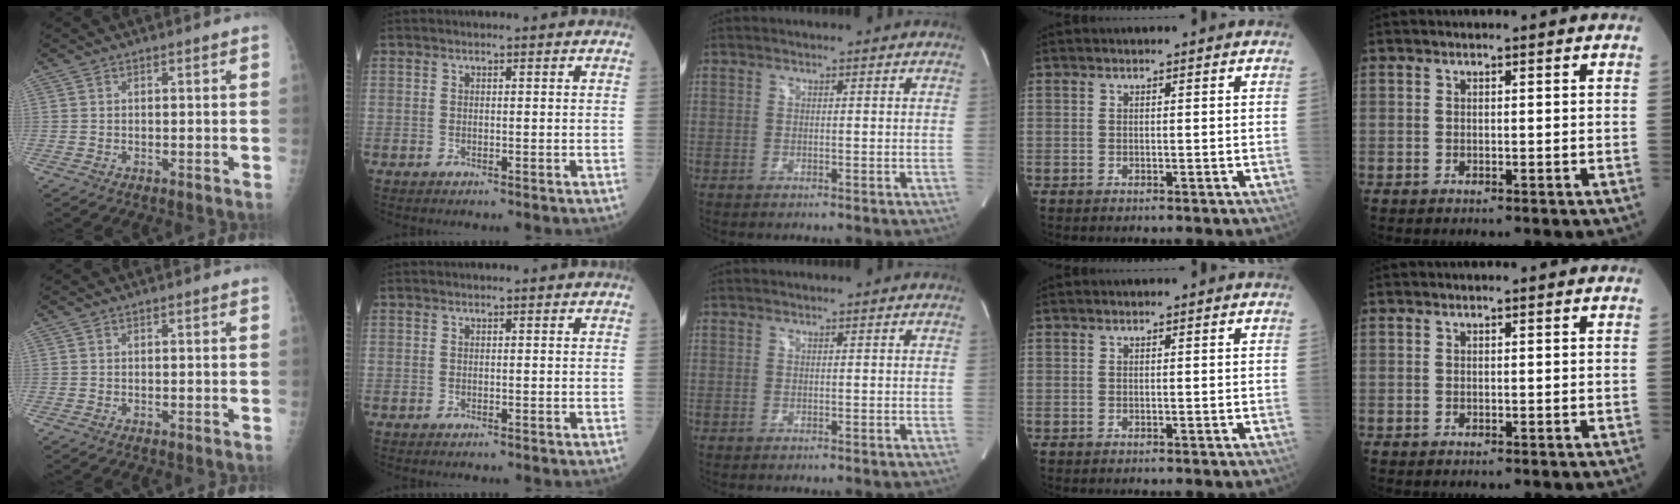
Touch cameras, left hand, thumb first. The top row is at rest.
{}